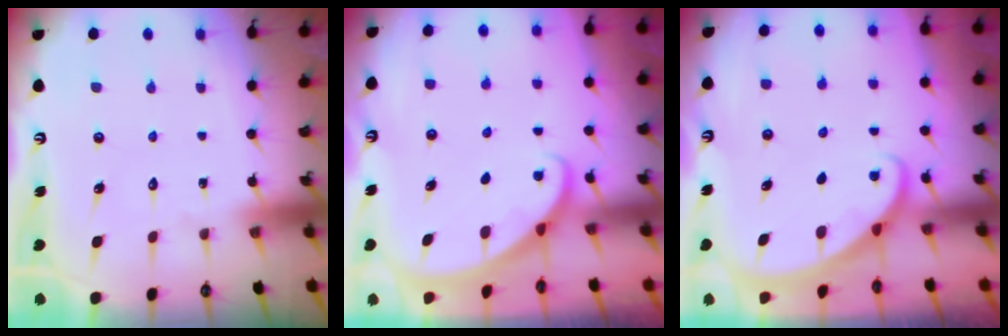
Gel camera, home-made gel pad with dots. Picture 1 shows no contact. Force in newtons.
{"total": 1.8, "press": 1.8, "slide": 0.1}
{"total": 1.6, "press": 1.6, "slide": 0.1}